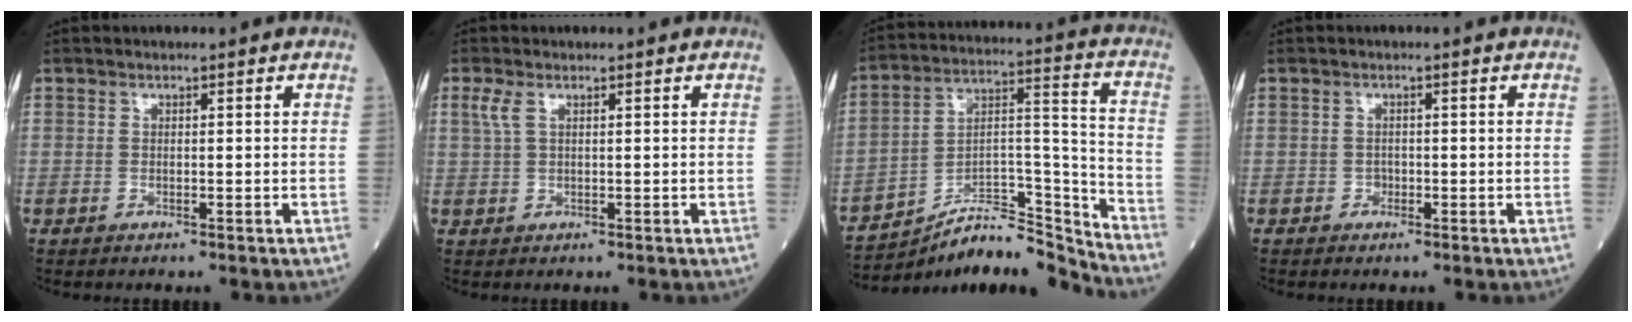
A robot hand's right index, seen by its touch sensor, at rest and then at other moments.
{"total": 2.1, "force": [1.0, 0.8, 1.7], "torque": [-0.051, 0.012, 0.028]}
{"total": 14.9, "force": [-14.2, 1.4, 4.2], "torque": [-0.054, 0.061, -0.241]}
{"total": 0.8, "force": [-0.4, 0.7, 0.2], "torque": [-0.003, 0.004, -0.007]}